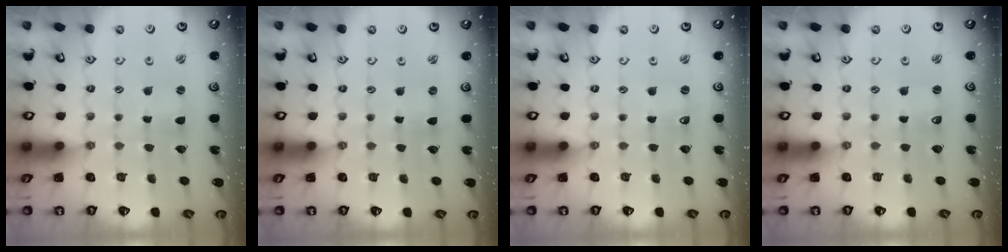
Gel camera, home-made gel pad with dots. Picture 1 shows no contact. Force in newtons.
{"total": 0.0}
{"total": 0.6, "press": 0.6, "slide": 0.1}
{"total": 0.0}